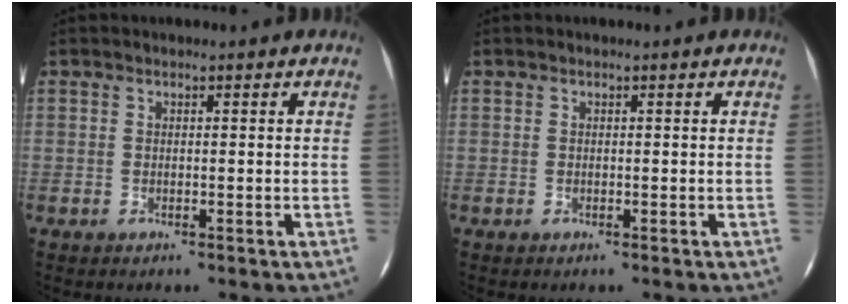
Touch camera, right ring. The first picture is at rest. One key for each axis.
{"total": 0.0}